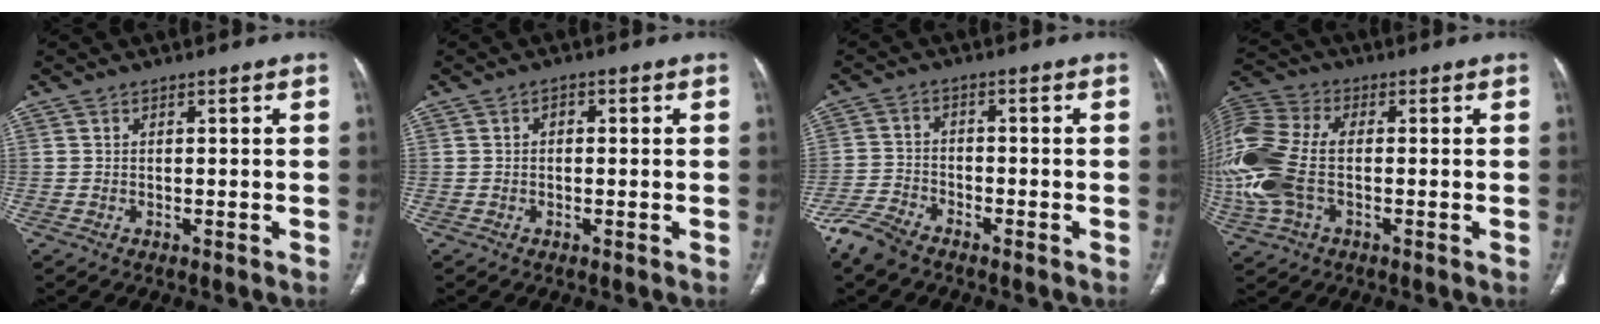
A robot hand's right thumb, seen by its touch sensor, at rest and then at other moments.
{"total": 1.5, "force": [0.2, 1.0, 1.1], "torque": [-0.018, 0.009, 0.003]}
{"total": 6.3, "force": [-5.0, 2.5, 2.7], "torque": [-0.067, 0.006, -0.104]}
{"total": 19.0, "force": [-1.5, 11.5, 15.0], "torque": [-0.391, 0.009, -0.024]}